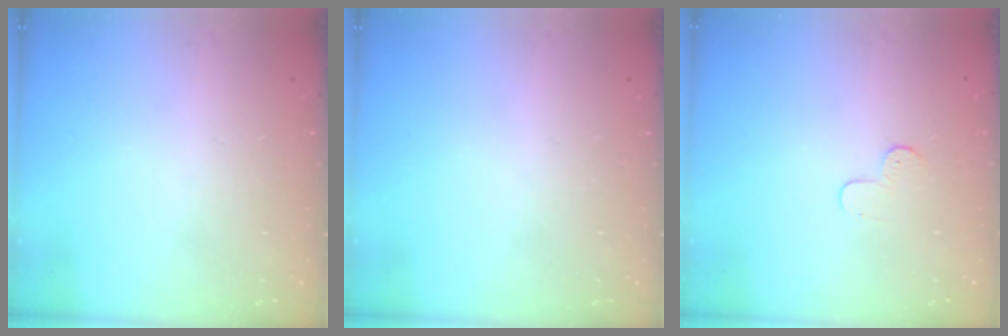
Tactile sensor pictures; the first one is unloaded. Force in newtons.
{"total": 0.0}
{"total": 3.7, "press": 3.7, "slide": 0.4}